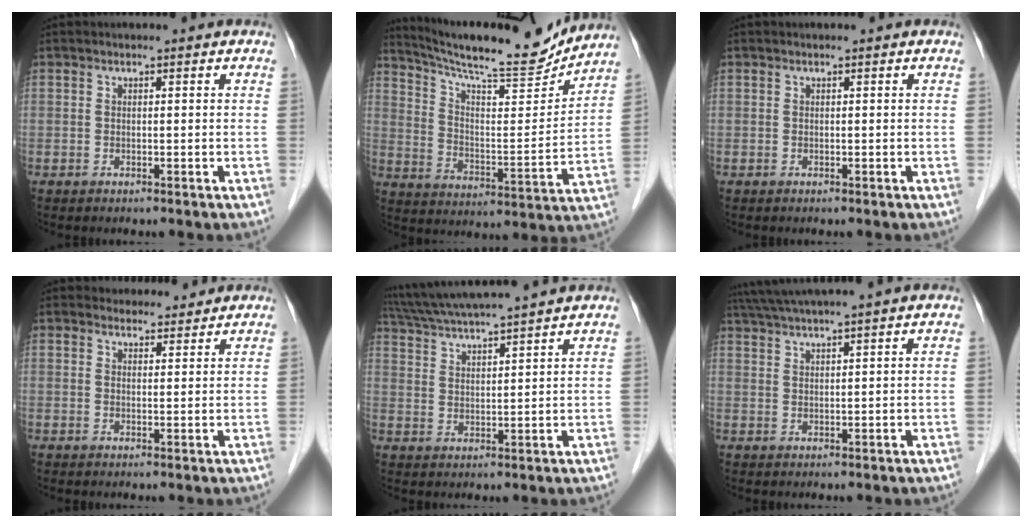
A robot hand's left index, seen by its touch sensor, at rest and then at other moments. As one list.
[{"total": 18.1, "force": [17.0, 0.8, 6.1], "torque": [-0.114, -0.032, 0.261]}, {"total": 0.0}, {"total": 4.0, "force": [3.8, 1.3, 0.1], "torque": [0.003, 0.007, 0.049]}, {"total": 13.5, "force": [12.1, -0.8, 6.0], "torque": [-0.116, 0.027, 0.193]}, {"total": 8.9, "force": [7.7, -1.5, 4.1], "torque": [-0.072, 0.029, 0.120]}]